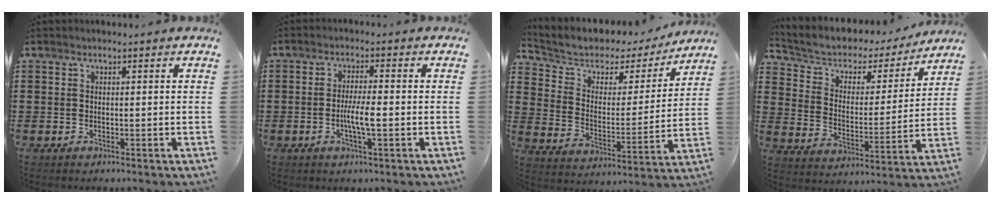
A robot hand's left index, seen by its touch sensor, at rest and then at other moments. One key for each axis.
{"total": 4.4, "fx": -1.0, "fy": 0.6, "fz": 4.3, "tx": -0.088, "ty": -0.006, "tz": -0.023}
{"total": 4.3, "fx": 3.3, "fy": 2.6, "fz": 0.9, "tx": -0.049, "ty": -0.025, "tz": 0.050}
{"total": 4.1, "fx": 3.1, "fy": 2.3, "fz": 1.2, "tx": -0.049, "ty": -0.025, "tz": 0.045}